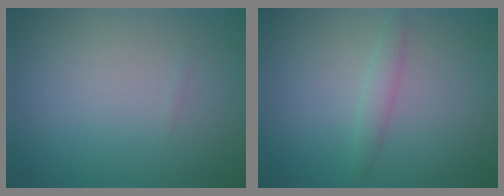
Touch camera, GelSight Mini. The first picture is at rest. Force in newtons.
{"total": 1.5, "press": 1.5, "slide": 0.0}